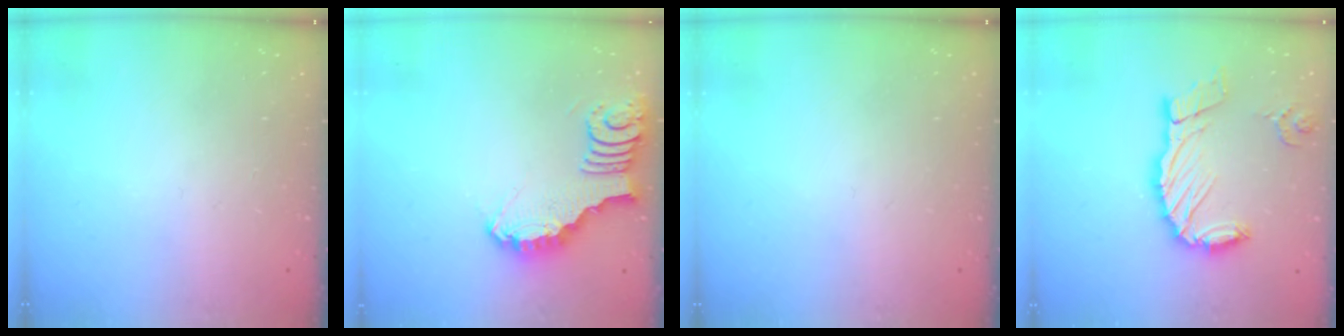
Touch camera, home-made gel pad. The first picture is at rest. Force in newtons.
{"total": 3.8, "press": 3.8, "slide": 0.2}
{"total": 0.0}
{"total": 15.8, "press": 15.7, "slide": 1.6}